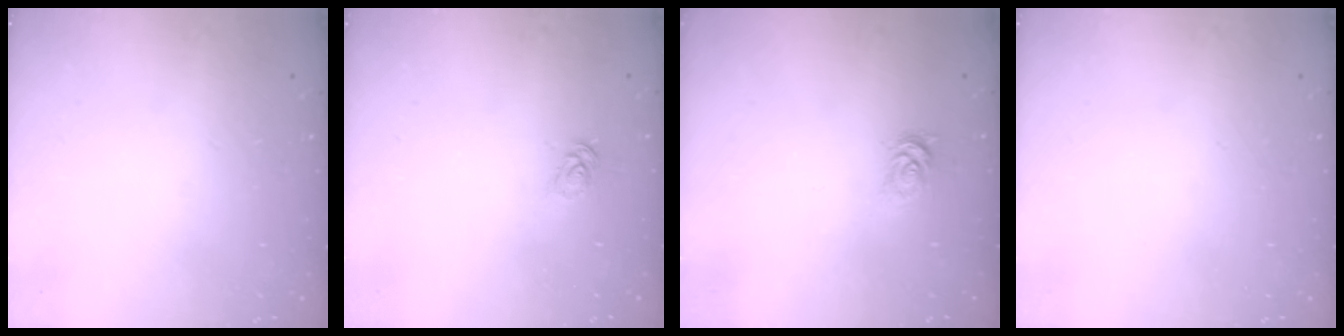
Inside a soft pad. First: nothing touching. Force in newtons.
{"total": 3.8, "press": 3.8, "slide": 0.5}
{"total": 1.8, "press": 1.8, "slide": 0.3}
{"total": 0.0}